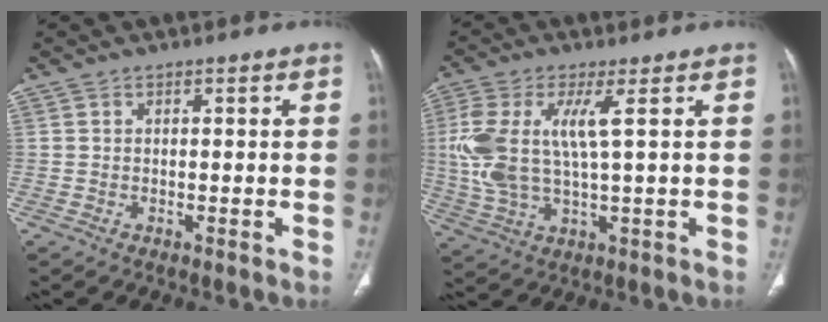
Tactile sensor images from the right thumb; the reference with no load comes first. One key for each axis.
{"total": 12.1, "fx": 2.3, "fy": 4.1, "fz": 11.1, "tx": -0.274, "ty": 0.000, "tz": 0.050}